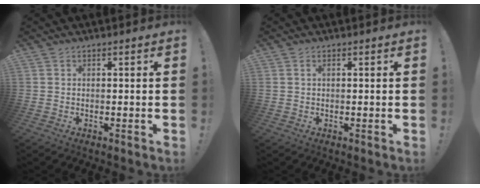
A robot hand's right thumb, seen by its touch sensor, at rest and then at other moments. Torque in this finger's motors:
{"motor_torque": [-0.12, 0.17, -0.05, 0.17, -0.07]}